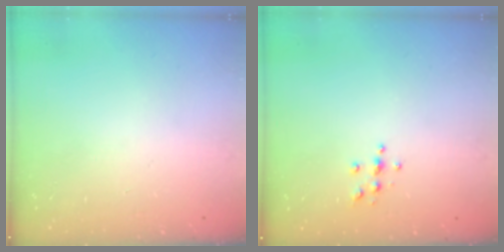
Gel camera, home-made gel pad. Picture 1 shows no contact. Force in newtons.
{"total": 3.8, "press": 3.8, "slide": 0.4}